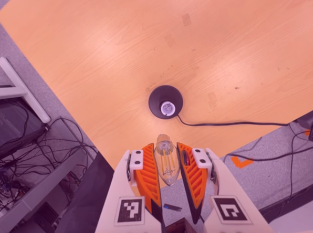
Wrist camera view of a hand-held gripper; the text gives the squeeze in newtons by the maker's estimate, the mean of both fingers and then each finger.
{"total": 14.7, "left": 15.8, "right": 13.6}